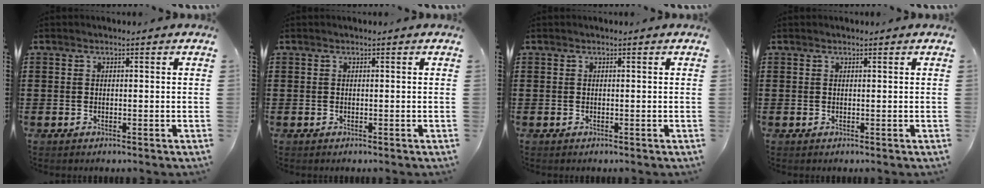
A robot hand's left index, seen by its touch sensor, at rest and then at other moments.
{"total": 0.0}
{"total": 0.0}
{"total": 0.0}